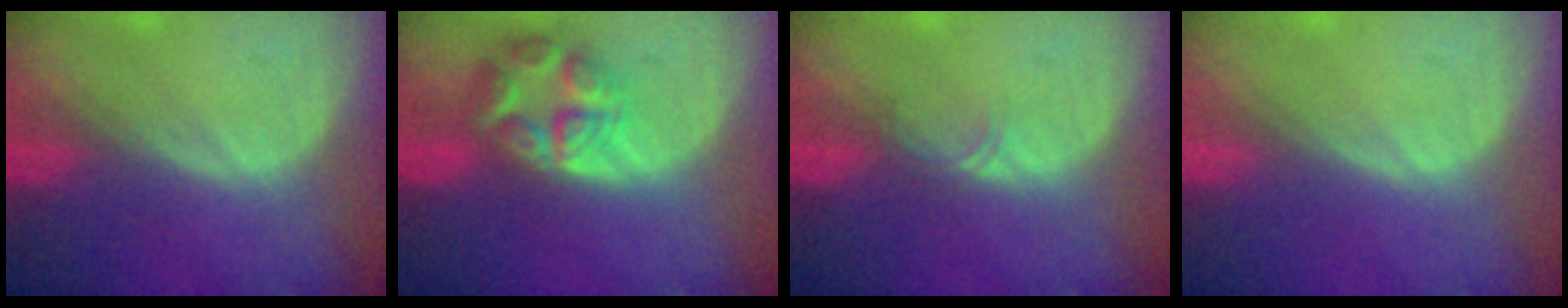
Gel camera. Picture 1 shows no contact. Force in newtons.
{"total": 7.7, "press": 6.8, "slide": 3.6}
{"total": 1.4, "press": 1.4, "slide": 0.2}
{"total": 0.0}